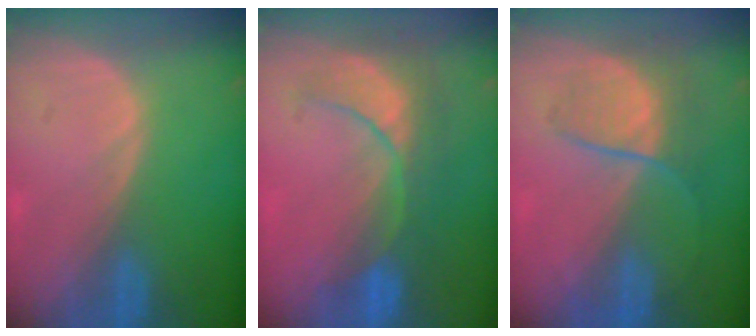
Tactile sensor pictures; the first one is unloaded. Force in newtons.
{"total": 8.0, "press": 7.9, "slide": 1.3}
{"total": 6.5, "press": 6.0, "slide": 2.3}